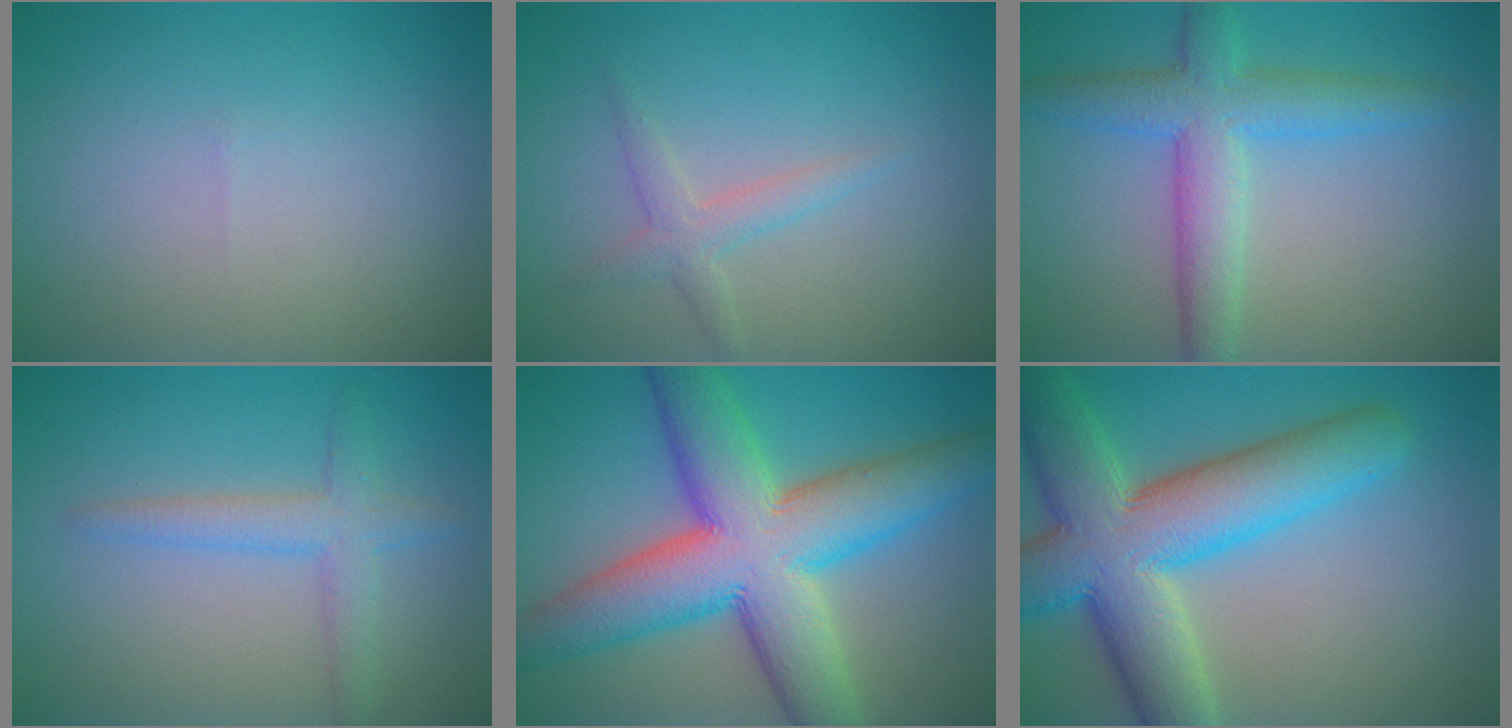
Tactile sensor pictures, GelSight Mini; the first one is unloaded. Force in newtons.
{"total": 1.9, "press": 1.9, "slide": 0.0}
{"total": 5.4, "press": 5.4, "slide": 0.1}
{"total": 2.8, "press": 2.8, "slide": 0.1}
{"total": 12.5, "press": 12.5, "slide": 0.5}
{"total": 11.4, "press": 11.4, "slide": 0.7}